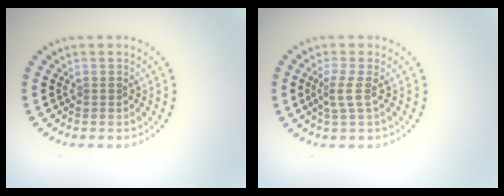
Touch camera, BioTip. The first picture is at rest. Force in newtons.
{"total": 1.7, "press": 1.3, "slide": 1.1}